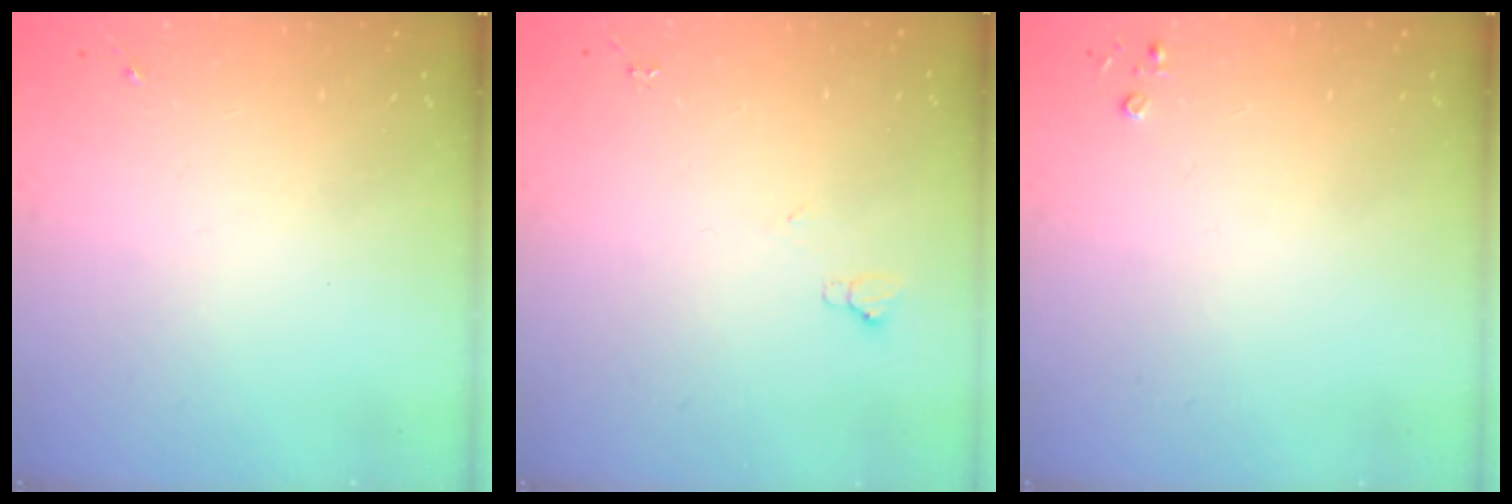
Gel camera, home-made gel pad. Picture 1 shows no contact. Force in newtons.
{"total": 4.9, "press": 4.8, "slide": 0.7}
{"total": 2.2, "press": 2.2, "slide": 0.3}